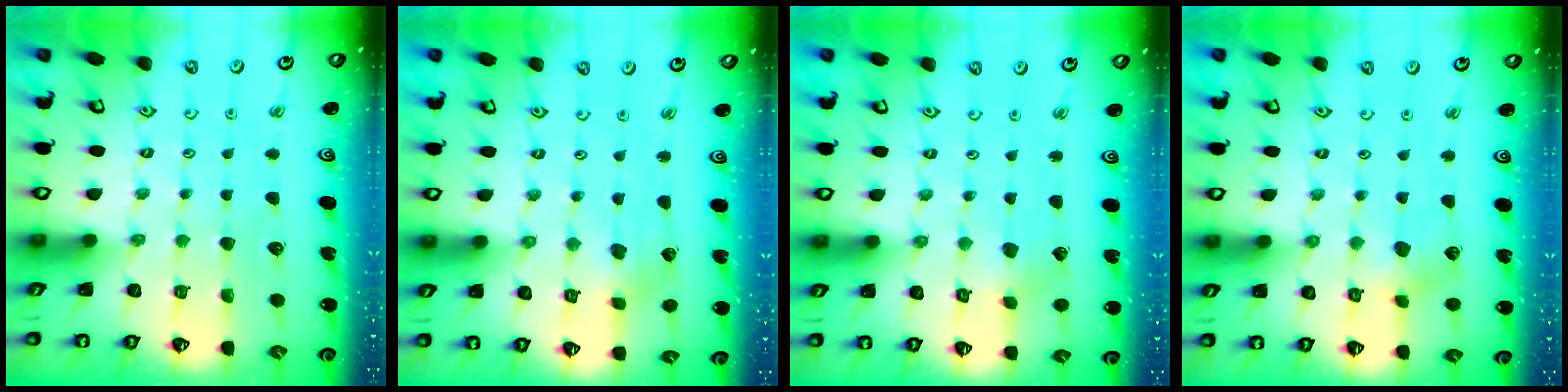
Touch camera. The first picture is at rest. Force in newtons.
{"total": 2.3, "press": 2.3, "slide": 0.4}
{"total": 1.8, "press": 1.8, "slide": 0.1}
{"total": 3.6, "press": 3.6, "slide": 0.4}